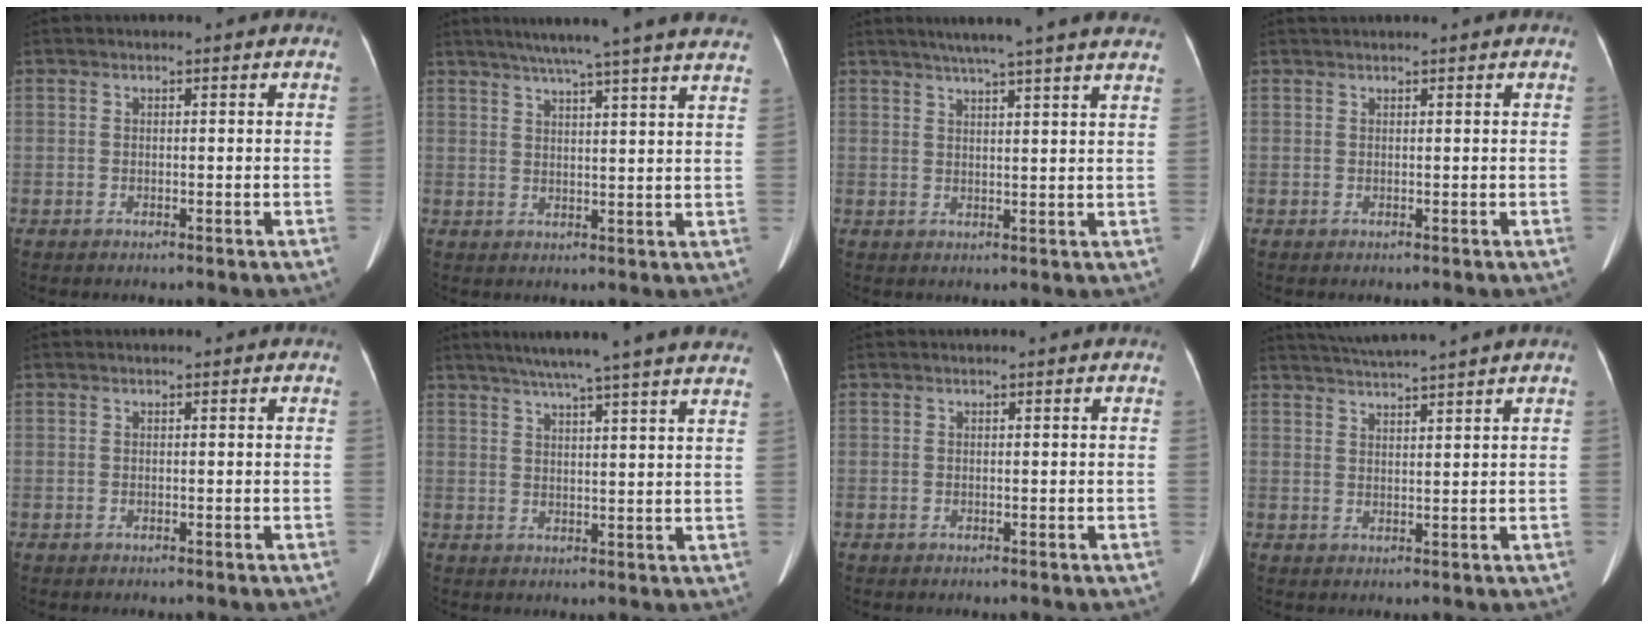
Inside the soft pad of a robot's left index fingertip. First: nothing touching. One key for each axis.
{"total": 20.5, "fx": 17.6, "fy": -0.6, "fz": 10.5, "tx": -0.164, "ty": 0.000, "tz": 0.219}
{"total": 15.5, "fx": 13.1, "fy": -0.4, "fz": 8.3, "tx": -0.127, "ty": 0.020, "tz": 0.161}
{"total": 1.6, "fx": 1.5, "fy": -0.2, "fz": 0.6, "tx": -0.007, "ty": 0.025, "tz": 0.032}
{"total": 0.0}
{"total": 18.9, "fx": 16.2, "fy": -0.7, "fz": 9.8, "tx": -0.156, "ty": 0.005, "tz": 0.203}
{"total": 0.0}
{"total": 7.4, "fx": 6.7, "fy": -1.6, "fz": 2.8, "tx": -0.049, "ty": 0.017, "tz": 0.106}